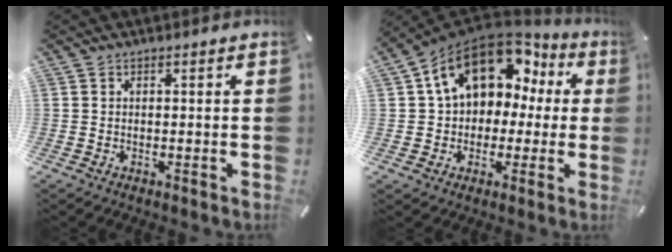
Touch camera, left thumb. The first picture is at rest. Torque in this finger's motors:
{"motor_torque": [2.48, 2.52, 1.63, -1.14, 0.25]}